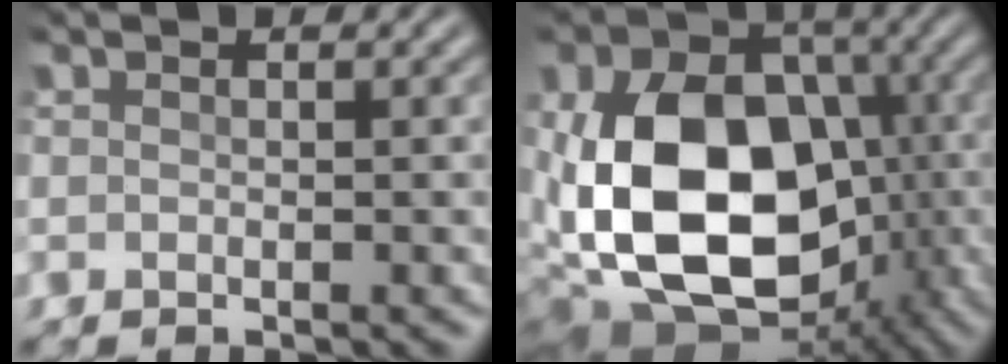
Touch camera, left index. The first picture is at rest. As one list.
[{"total": 16.1, "force": [-2.2, 11.5, 11.1], "torque": [-0.223, -0.017, -0.035]}]